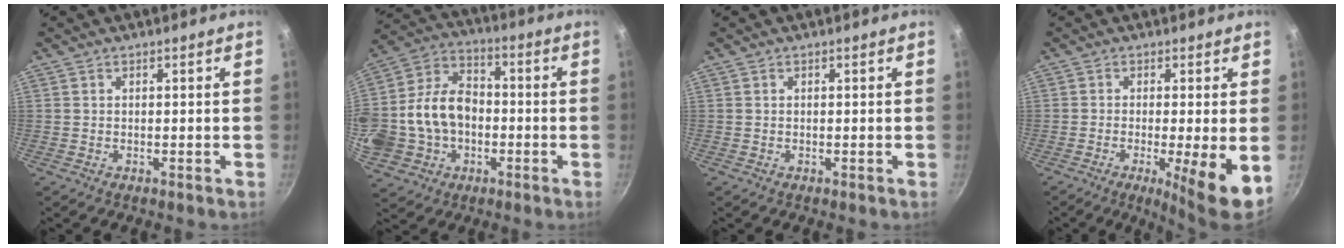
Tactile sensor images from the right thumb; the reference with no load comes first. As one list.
[{"total": 21.3, "force": [-2.9, 16.4, 13.3], "torque": [-0.277, 0.051, -0.048]}, {"total": 0.0}, {"total": 8.8, "force": [-1.9, 0.9, 8.5], "torque": [-0.130, -0.008, -0.026]}]